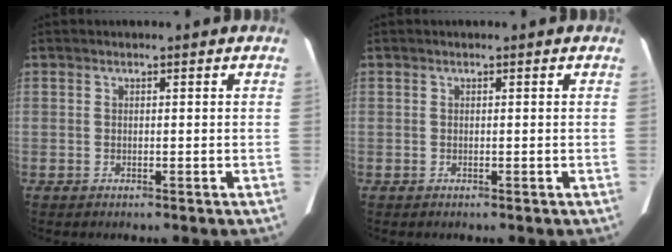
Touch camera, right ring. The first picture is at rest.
{"total": 0.0}